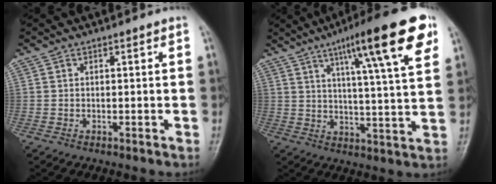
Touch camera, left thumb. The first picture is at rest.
{"total": 18.8, "force": [9.6, 3.0, 15.9], "torque": [-0.214, -0.023, 0.138]}